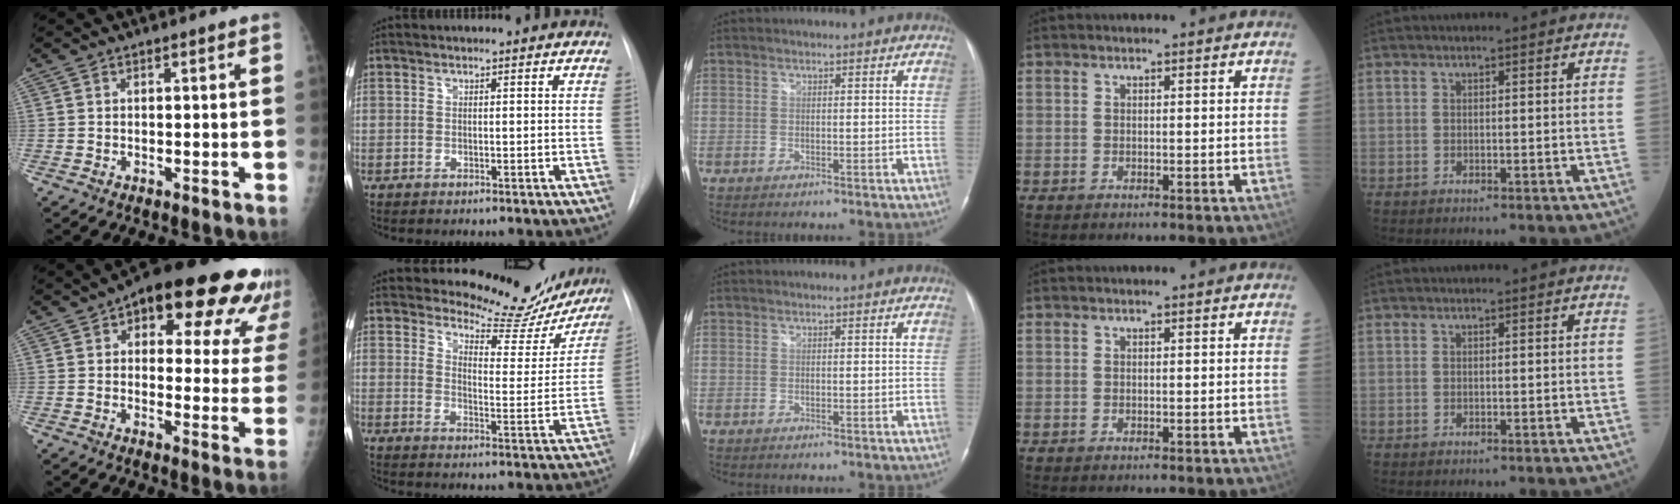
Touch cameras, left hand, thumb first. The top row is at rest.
{"thumb": {"total": 23.2, "force": [13.4, 10.1, 16.0], "torque": [-0.170, -0.015, 0.161]}, "index": {"total": 15.3, "force": [14.2, 4.6, 3.1], "torque": [-0.022, -0.053, 0.159]}}